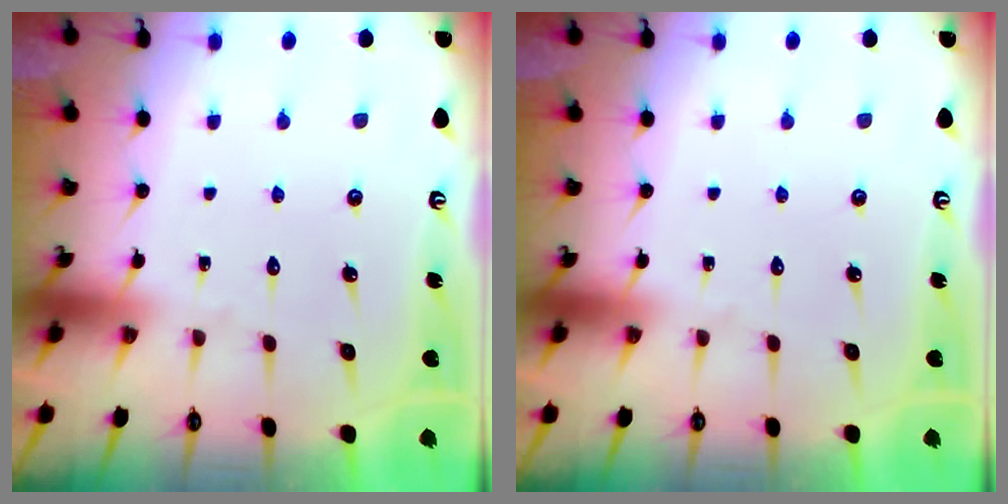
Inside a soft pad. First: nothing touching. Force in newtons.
{"total": 0.0}